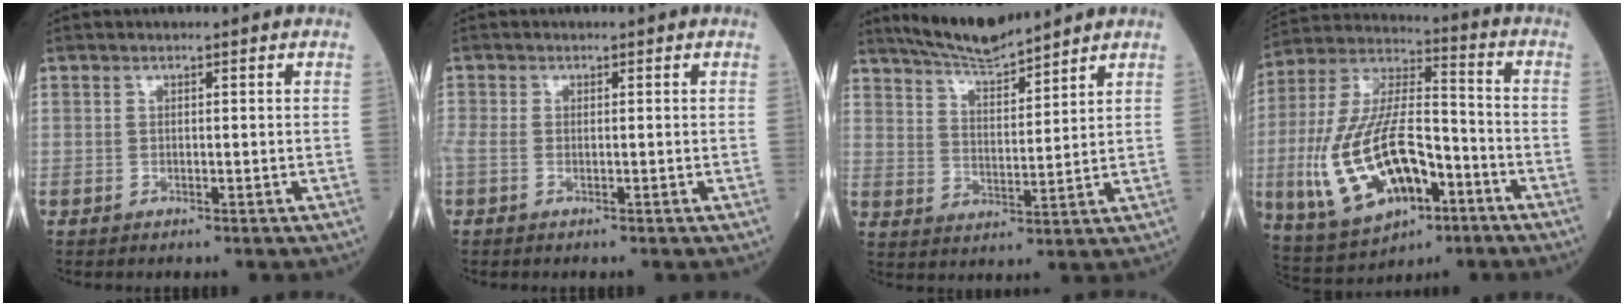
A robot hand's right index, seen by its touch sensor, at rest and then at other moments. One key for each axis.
{"total": 2.1, "fx": -0.4, "fy": 1.0, "fz": 1.8, "tx": -0.058, "ty": 0.010, "tz": -0.006}
{"total": 8.6, "fx": 8.0, "fy": 0.3, "fz": 3.0, "tx": -0.063, "ty": 0.000, "tz": 0.151}
{"total": 20.3, "fx": -6.4, "fy": 8.9, "fz": 17.0, "tx": -0.355, "ty": 0.003, "tz": -0.103}